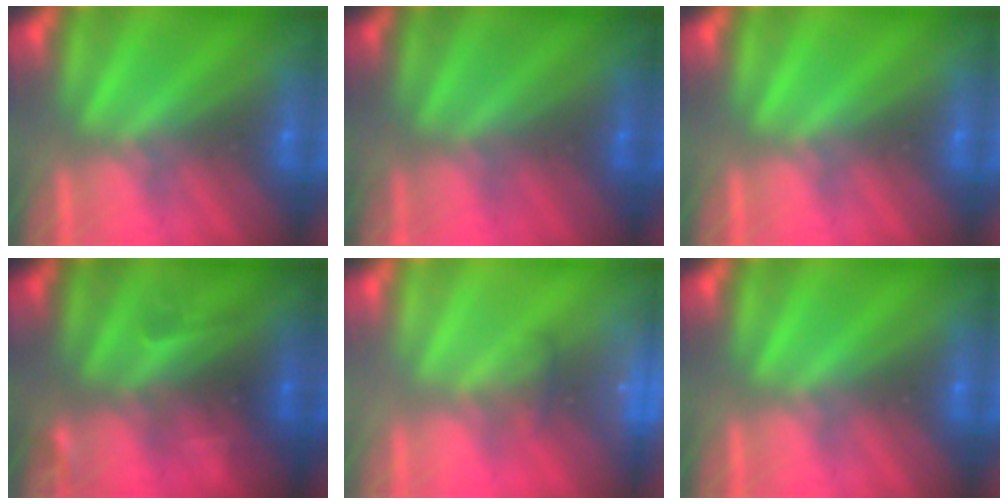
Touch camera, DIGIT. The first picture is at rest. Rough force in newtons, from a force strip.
{"total": 2.5}
{"total": 0.0}
{"total": 2.4}
{"total": 6.7}
{"total": 0.0}